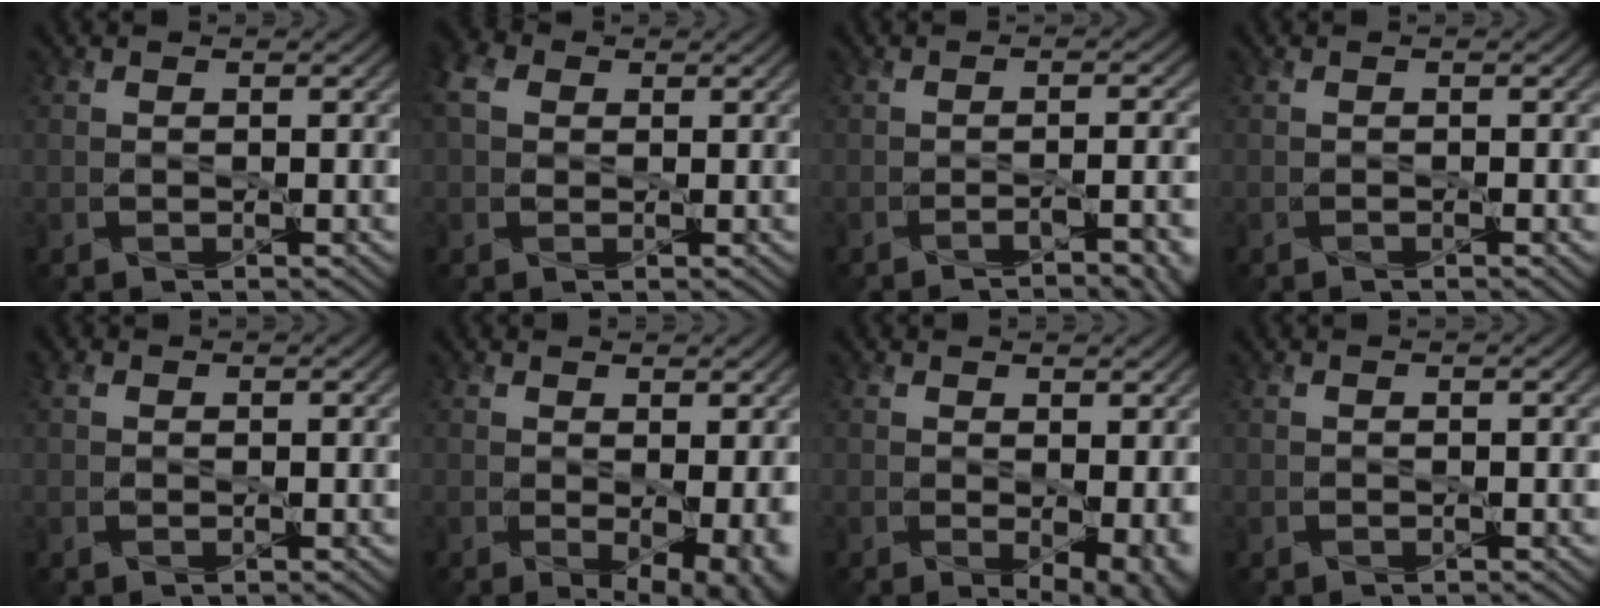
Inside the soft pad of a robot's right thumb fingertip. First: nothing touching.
{"total": 5.2, "force": [1.3, 4.0, 3.2], "torque": [-0.099, 0.011, 0.021]}
{"total": 4.7, "force": [-3.1, 0.9, 3.5], "torque": [-0.043, 0.000, -0.043]}
{"total": 0.6, "force": [-0.4, 0.0, 0.4], "torque": [-0.006, -0.003, -0.006]}
{"total": 1.1, "force": [0.4, 0.9, 0.6], "torque": [-0.014, 0.005, 0.005]}
{"total": 5.2, "force": [-0.4, 2.5, 4.6], "torque": [-0.067, -0.025, 0.012]}
{"total": 4.7, "force": [-0.2, 2.4, 4.1], "torque": [-0.063, -0.021, 0.011]}
{"total": 0.0}